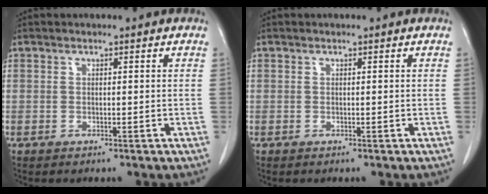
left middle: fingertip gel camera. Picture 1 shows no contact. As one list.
[{"total": 0.0}]